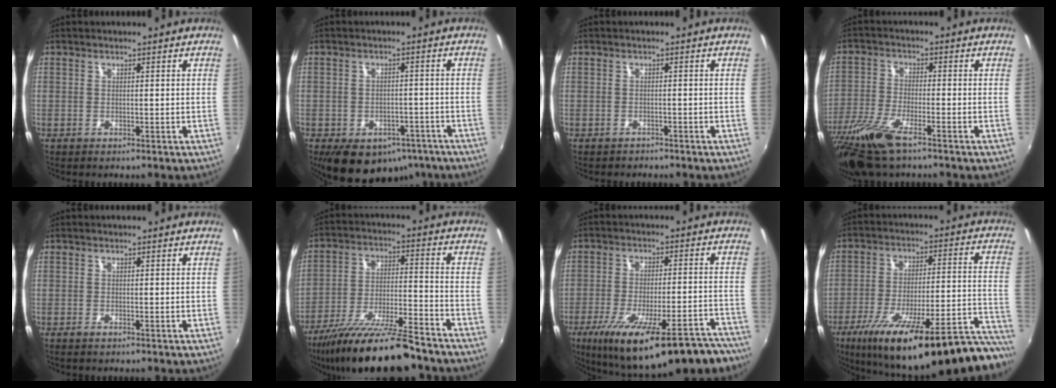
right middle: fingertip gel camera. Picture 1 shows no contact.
{"total": 14.4, "force": [-9.2, 8.6, 6.9], "torque": [-0.141, 0.002, -0.109]}
{"total": 1.4, "force": [-1.3, 0.5, 0.2], "torque": [-0.009, -0.003, -0.019]}
{"total": 11.9, "force": [-8.4, 2.7, 8.0], "torque": [-0.184, -0.038, -0.166]}
{"total": 0.7, "force": [-0.6, 0.2, 0.4], "torque": [-0.007, -0.004, -0.013]}
{"total": 19.4, "force": [-15.8, 2.8, 10.9], "torque": [-0.211, -0.037, -0.257]}
{"total": 25.0, "force": [-18.6, 6.2, 15.6], "torque": [-0.248, -0.045, -0.252]}
{"total": 30.7, "force": [-24.2, 4.9, 18.3], "torque": [-0.255, -0.039, -0.339]}